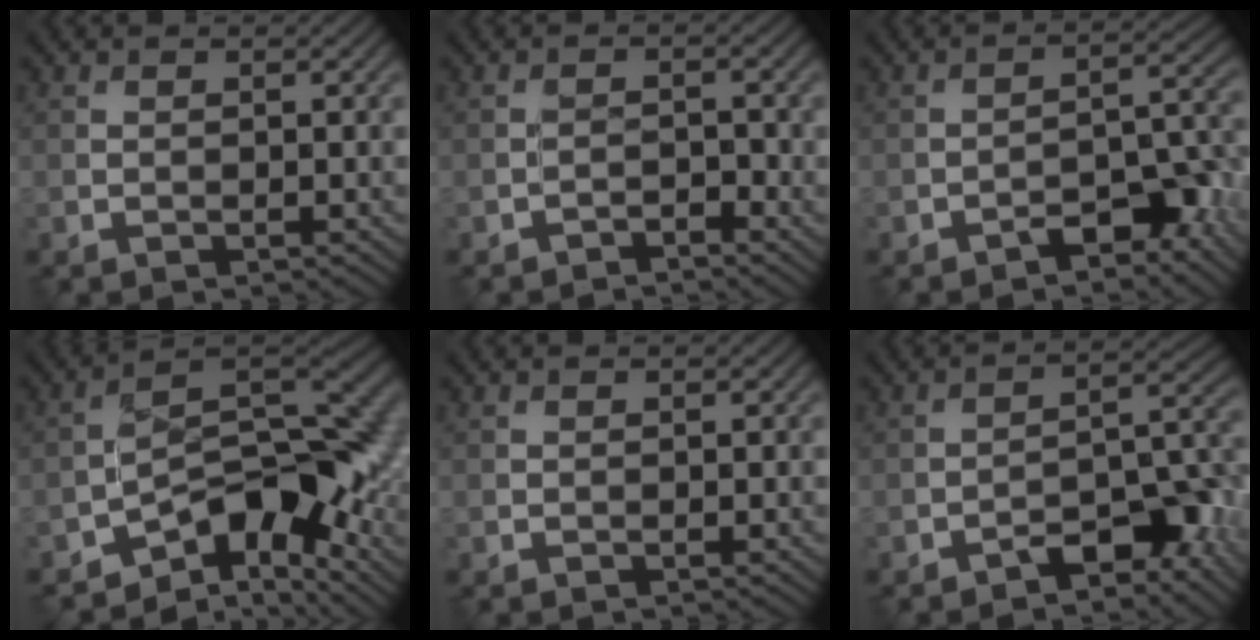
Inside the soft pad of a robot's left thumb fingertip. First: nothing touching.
{"total": 1.6, "force": [-1.4, 0.5, 0.5], "torque": [-0.006, 0.005, -0.030]}
{"total": 5.9, "force": [-3.7, 1.9, 4.1], "torque": [-0.055, 0.017, -0.059]}
{"total": 11.7, "force": [-6.6, 5.2, 8.2], "torque": [-0.110, -0.003, -0.123]}
{"total": 0.0}
{"total": 7.1, "force": [-4.6, 2.3, 4.9], "torque": [-0.065, 0.015, -0.078]}